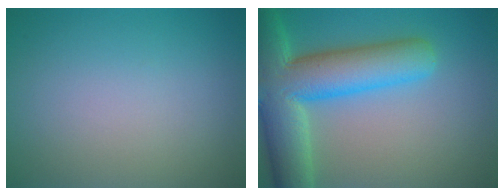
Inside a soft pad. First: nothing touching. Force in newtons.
{"total": 11.3, "press": 11.2, "slide": 0.6}